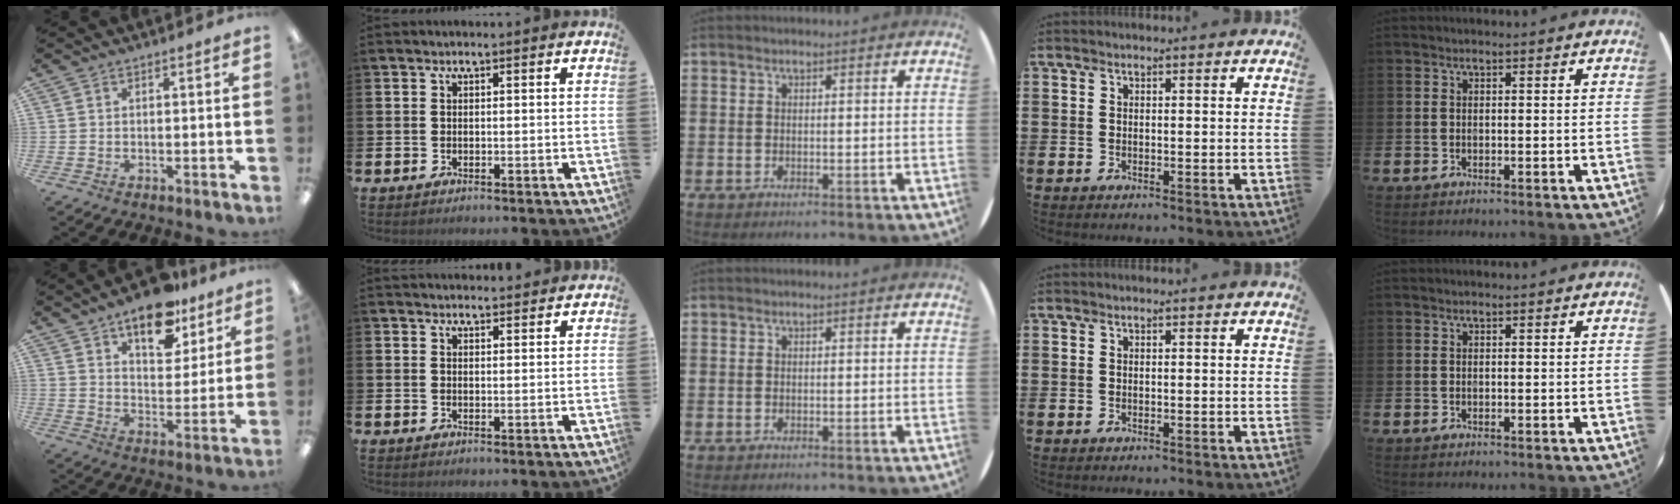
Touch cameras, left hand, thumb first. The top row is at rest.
{"thumb": {"total": 14.3, "force": [10.4, 6.6, 7.3], "torque": [-0.092, -0.058, 0.179]}, "index": {"total": 2.3, "force": [2.3, 0.5, -0.1], "torque": [0.006, -0.013, 0.039]}}